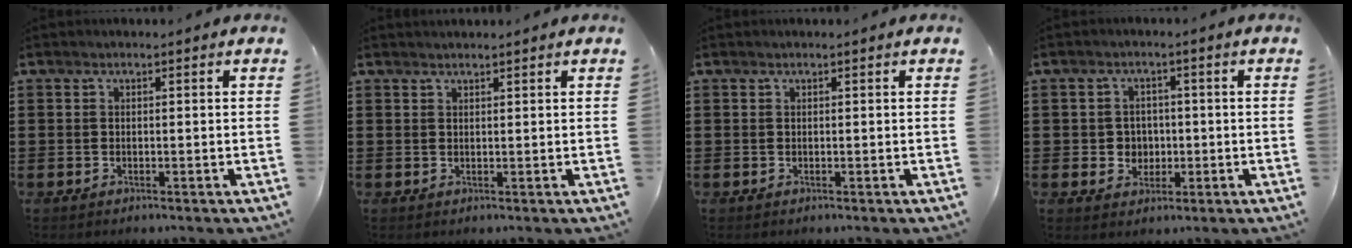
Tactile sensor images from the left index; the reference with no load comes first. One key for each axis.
{"total": 0.9, "fx": 0.9, "fy": 0.0, "fz": 0.2, "tx": -0.005, "ty": -0.002, "tz": 0.017}
{"total": 0.0}
{"total": 3.2, "fx": -0.2, "fy": 3.1, "fz": 1.0, "tx": -0.025, "ty": 0.003, "tz": -0.009}